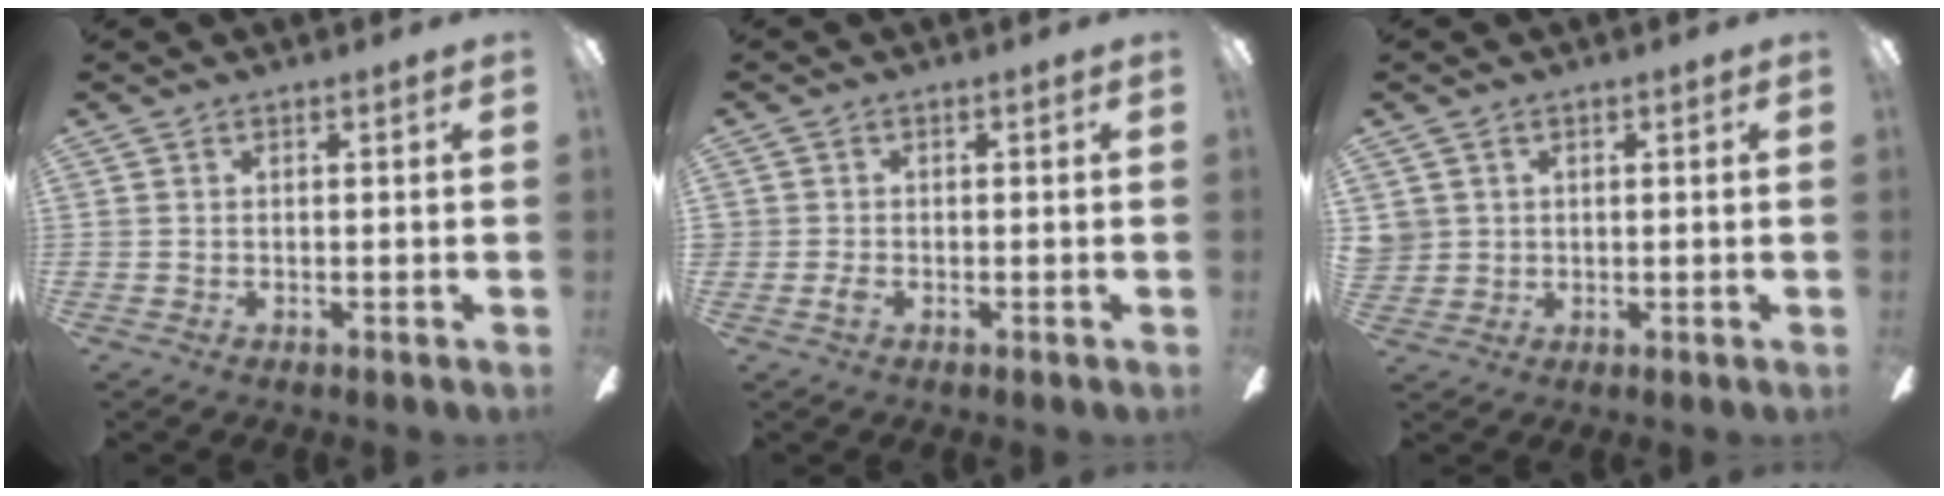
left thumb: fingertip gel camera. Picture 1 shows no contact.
{"total": 1.5, "force": [-0.7, 1.1, 0.8], "torque": [-0.013, 0.002, -0.013]}
{"total": 3.0, "force": [1.3, 2.7, -0.2], "torque": [0.000, 0.001, 0.026]}